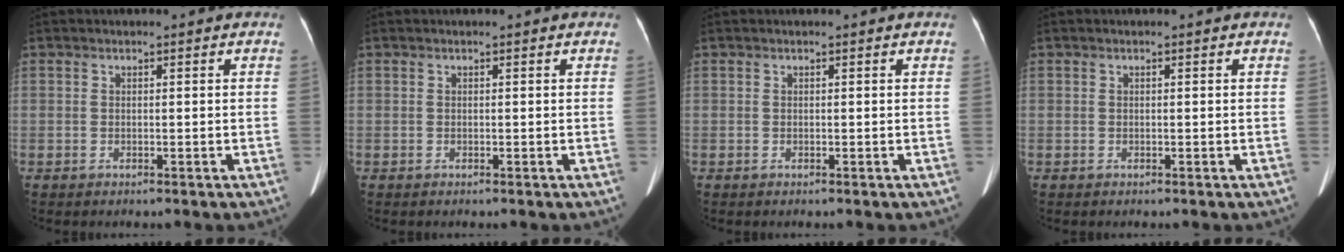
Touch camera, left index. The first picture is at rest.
{"total": 0.0}
{"total": 0.0}
{"total": 0.0}